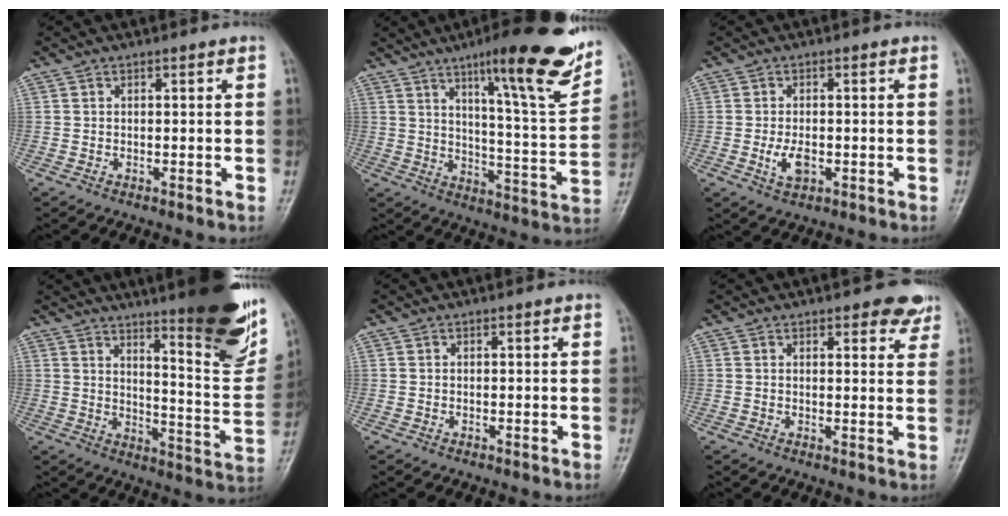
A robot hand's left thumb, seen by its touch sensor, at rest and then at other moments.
{"total": 19.7, "force": [12.2, 3.1, 15.1], "torque": [-0.182, -0.064, 0.181]}
{"total": 3.8, "force": [-0.9, 2.1, 3.1], "torque": [-0.057, -0.004, -0.012]}
{"total": 22.1, "force": [14.5, 4.2, 16.1], "torque": [-0.188, -0.091, 0.199]}
{"total": 0.0}
{"total": 5.5, "force": [3.8, 2.3, 3.2], "torque": [-0.008, -0.016, 0.043]}